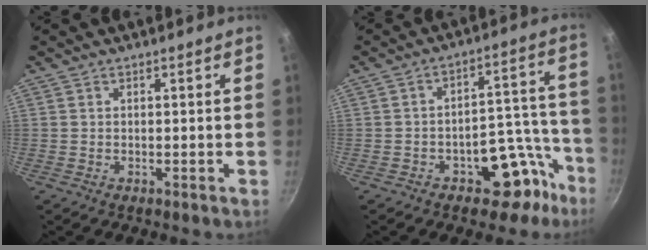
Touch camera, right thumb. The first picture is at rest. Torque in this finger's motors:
{"motor_torque": [2.92, 2.09, 0.89, -0.60, 0.02]}